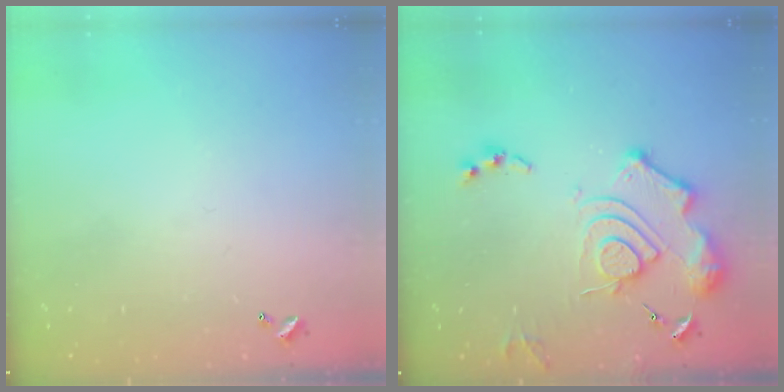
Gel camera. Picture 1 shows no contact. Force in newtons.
{"total": 15.2, "press": 15.1, "slide": 1.7}